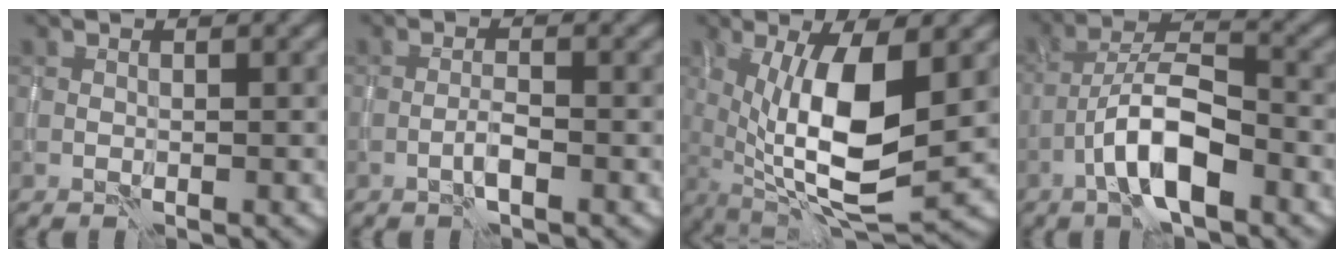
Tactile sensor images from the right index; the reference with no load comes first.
{"total": 1.5, "force": [-0.8, 0.1, 1.3], "torque": [-0.025, 0.008, -0.019]}
{"total": 10.4, "force": [0.8, 3.4, 9.8], "torque": [-0.169, -0.012, 0.014]}
{"total": 6.7, "force": [-3.1, 2.2, 5.5], "torque": [-0.092, 0.015, -0.061]}